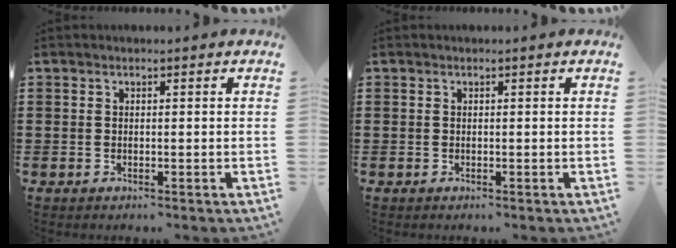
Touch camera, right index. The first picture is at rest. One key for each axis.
{"total": 0.0}